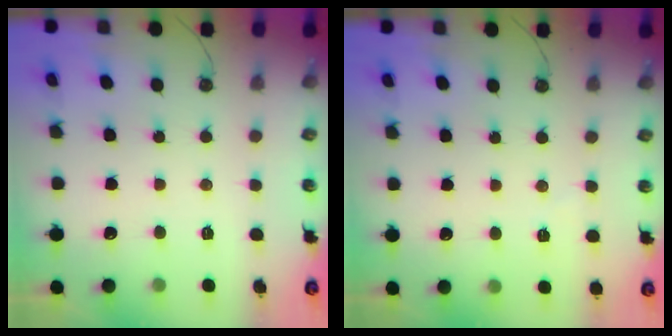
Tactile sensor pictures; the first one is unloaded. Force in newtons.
{"total": 3.7, "press": 2.4, "slide": 2.7}